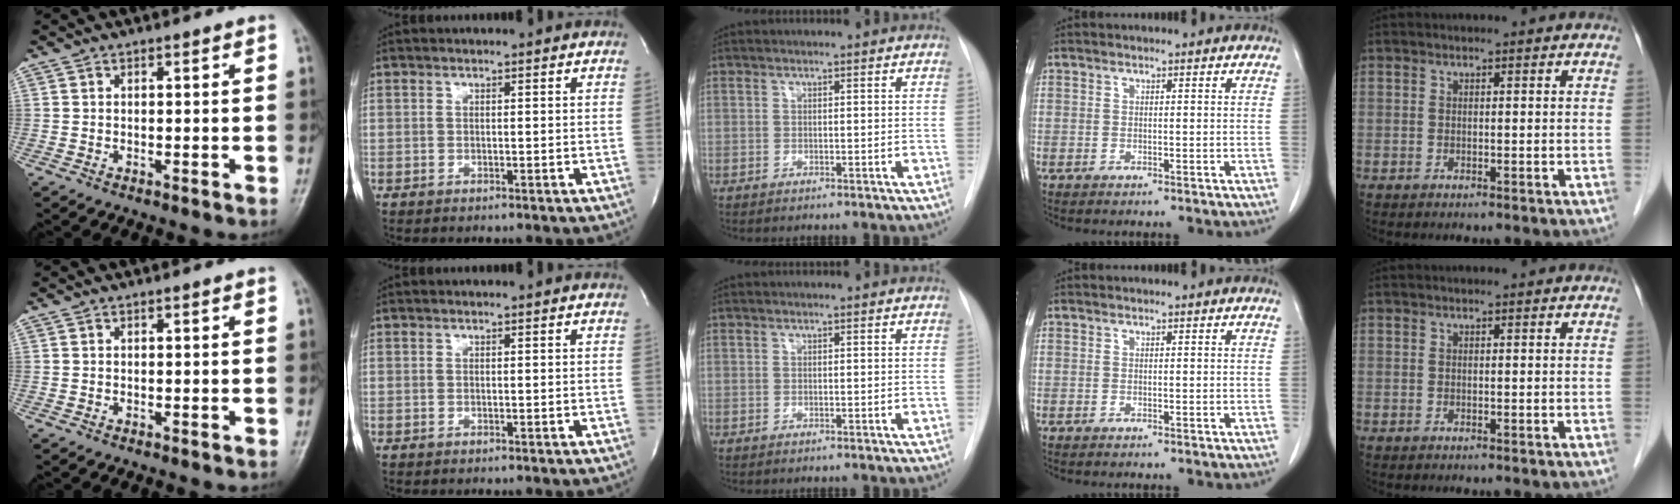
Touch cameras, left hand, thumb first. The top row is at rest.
{}